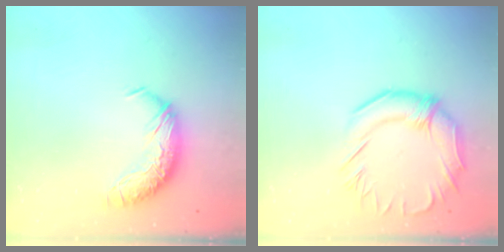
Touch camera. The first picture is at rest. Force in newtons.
{"total": 3.9, "press": 3.6, "slide": 1.7}